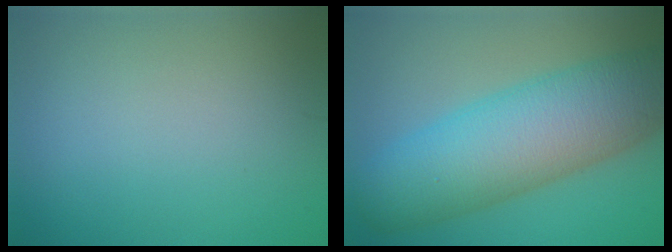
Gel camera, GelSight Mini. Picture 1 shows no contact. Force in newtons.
{"total": 11.0, "press": 11.0, "slide": 0.2}